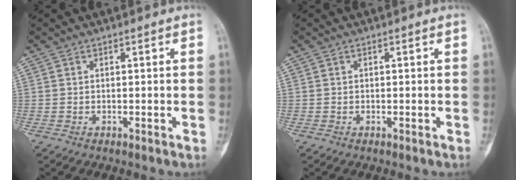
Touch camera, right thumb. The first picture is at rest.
{"total": 0.0}